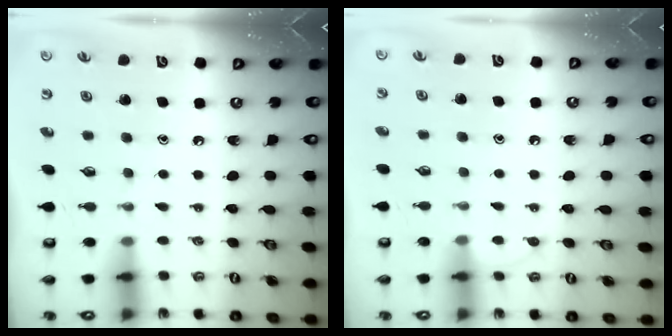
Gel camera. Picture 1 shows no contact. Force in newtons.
{"total": 6.0, "press": 6.0, "slide": 0.7}